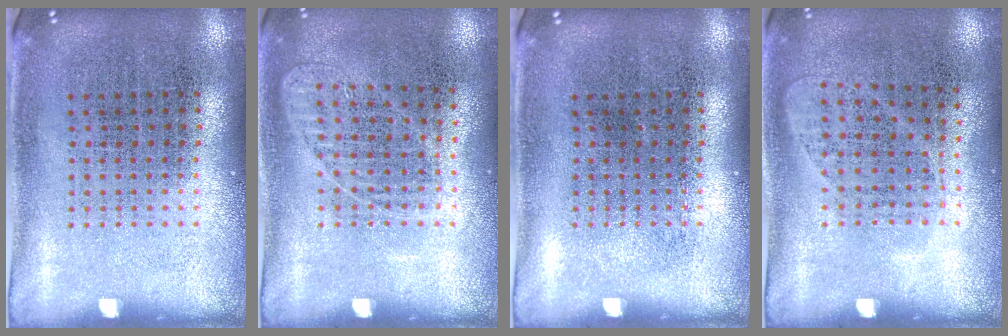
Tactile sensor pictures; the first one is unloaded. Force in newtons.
{"total": 1.0, "press": 0.9, "slide": 0.3}
{"total": 0.0}
{"total": 1.0, "press": 0.8, "slide": 0.5}